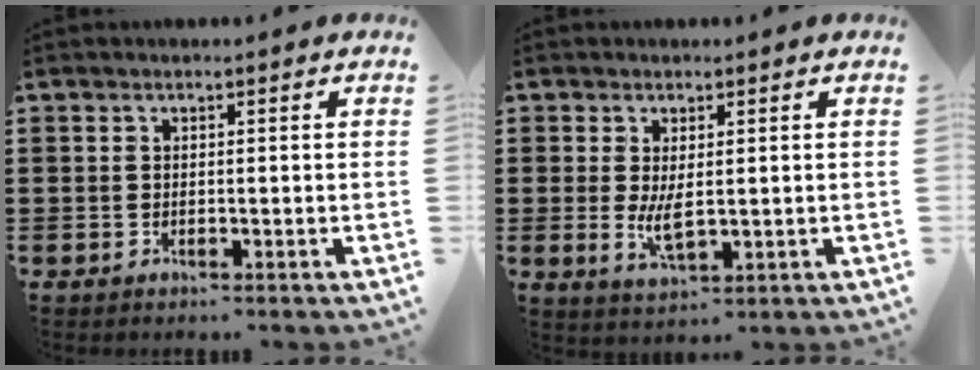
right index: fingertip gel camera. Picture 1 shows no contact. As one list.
[{"total": 3.9, "force": [0.4, 1.4, 3.6], "torque": [-0.067, -0.005, 0.004]}]